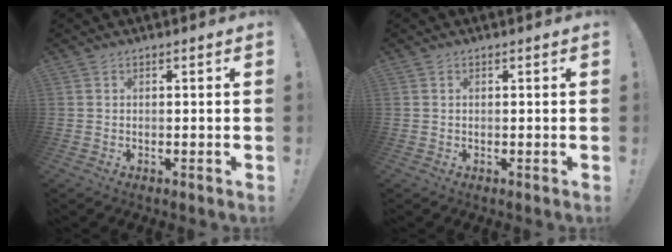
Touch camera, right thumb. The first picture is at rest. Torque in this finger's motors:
{"motor_torque": [-0.05, -0.03, -0.14, 0.21, 0.02]}